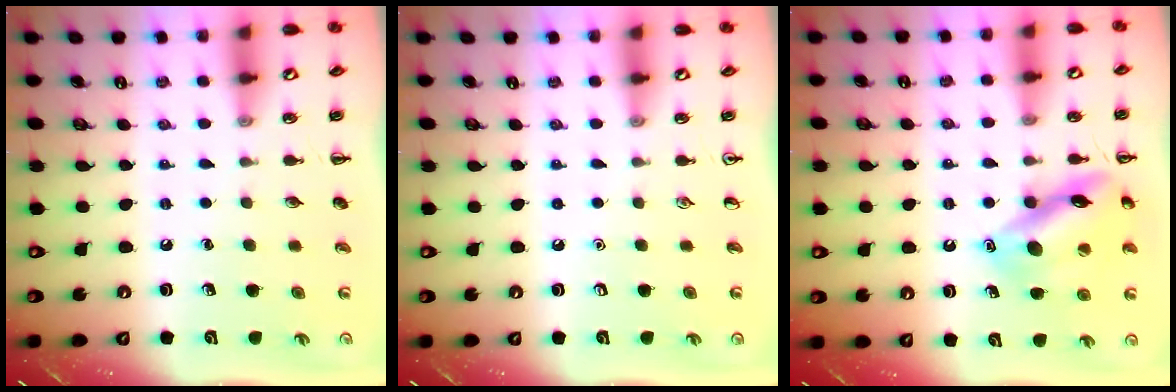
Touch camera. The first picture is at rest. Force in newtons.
{"total": 0.0}
{"total": 14.9, "press": 14.9, "slide": 1.3}